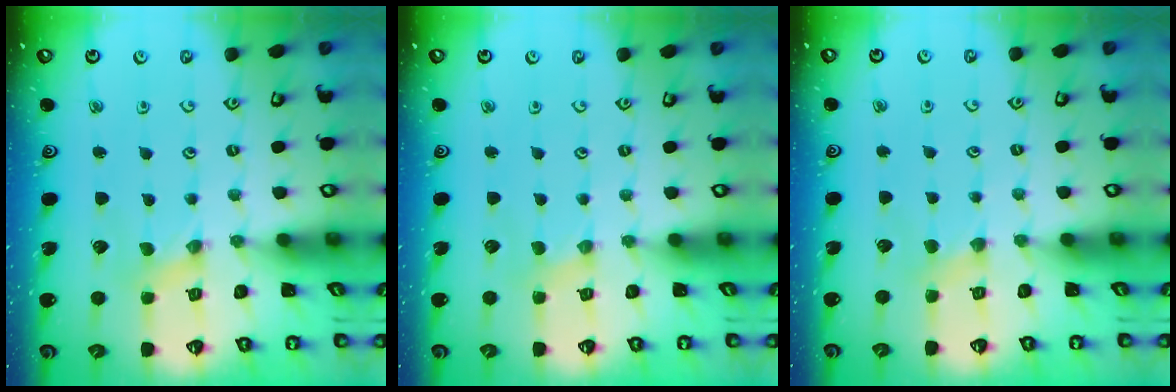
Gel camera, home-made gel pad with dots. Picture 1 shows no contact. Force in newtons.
{"total": 0.8, "press": 0.8, "slide": 0.2}
{"total": 2.1, "press": 2.1, "slide": 0.4}